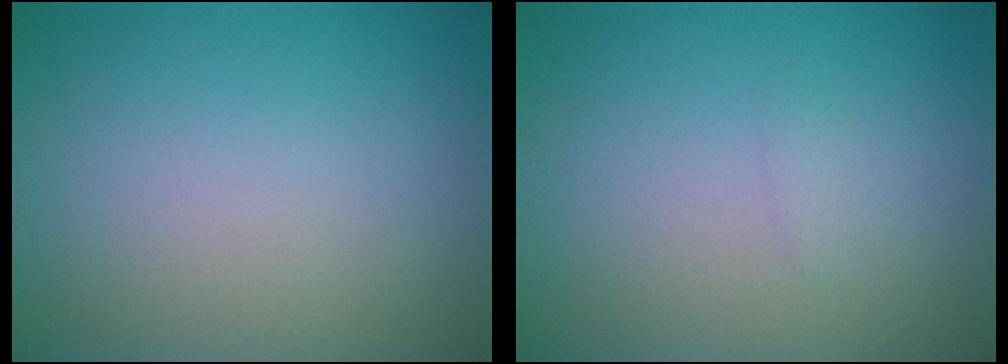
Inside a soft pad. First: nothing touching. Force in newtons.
{"total": 0.5, "press": 0.5, "slide": 0.0}